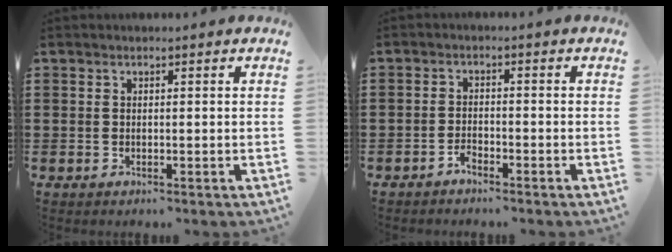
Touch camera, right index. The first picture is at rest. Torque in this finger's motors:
{"motor_torque": [-0.38, 1.56, 0.00, 0.01]}